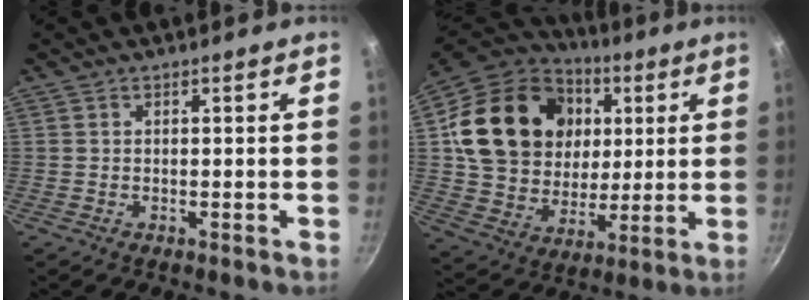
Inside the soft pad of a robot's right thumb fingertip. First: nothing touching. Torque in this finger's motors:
{"motor_torque": [0.62, 4.19, 1.35, 0.24, 0.19]}